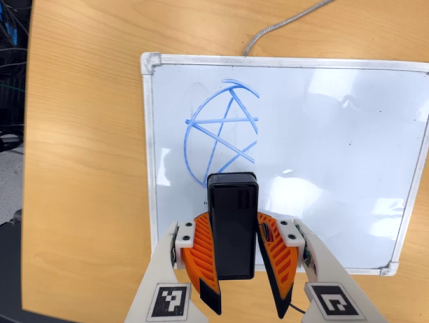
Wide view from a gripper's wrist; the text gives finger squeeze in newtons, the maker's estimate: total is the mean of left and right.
{"total": 8.7, "left": 8.5, "right": 8.8}